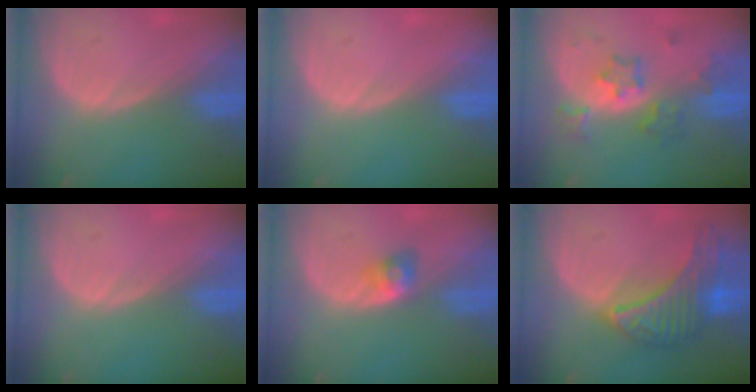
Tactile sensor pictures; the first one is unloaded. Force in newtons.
{"total": 0.0}
{"total": 6.1, "press": 5.9, "slide": 1.7}
{"total": 0.0}
{"total": 2.9, "press": 2.5, "slide": 1.6}
{"total": 9.5, "press": 9.5, "slide": 0.5}